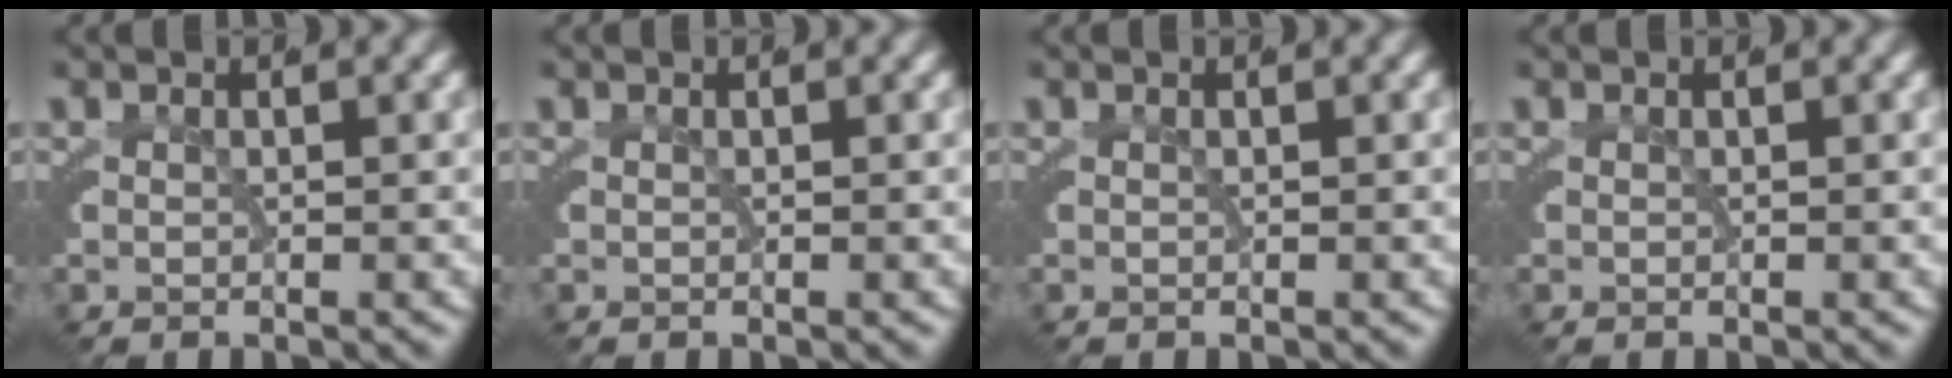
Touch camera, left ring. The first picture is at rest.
{"total": 0.0}
{"total": 0.0}
{"total": 0.0}